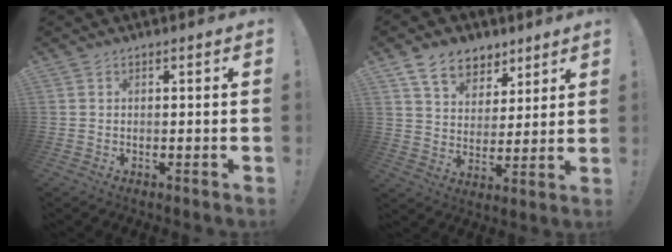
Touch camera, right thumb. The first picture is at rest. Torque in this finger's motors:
{"motor_torque": [1.08, 1.25, 0.45, 0.62, 0.00]}